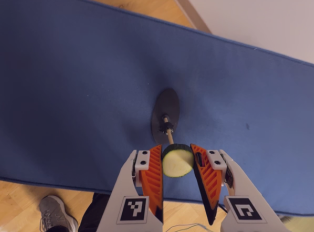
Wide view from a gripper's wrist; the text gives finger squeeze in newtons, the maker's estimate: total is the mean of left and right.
{"total": 8.0, "left": 7.8, "right": 8.3}